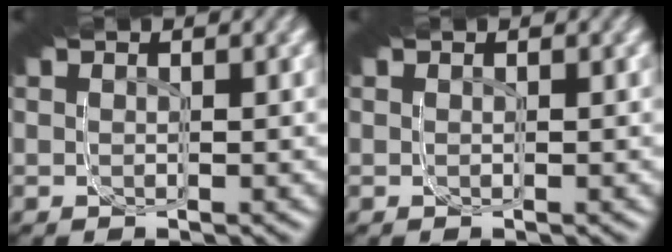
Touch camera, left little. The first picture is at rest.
{"total": 0.0}